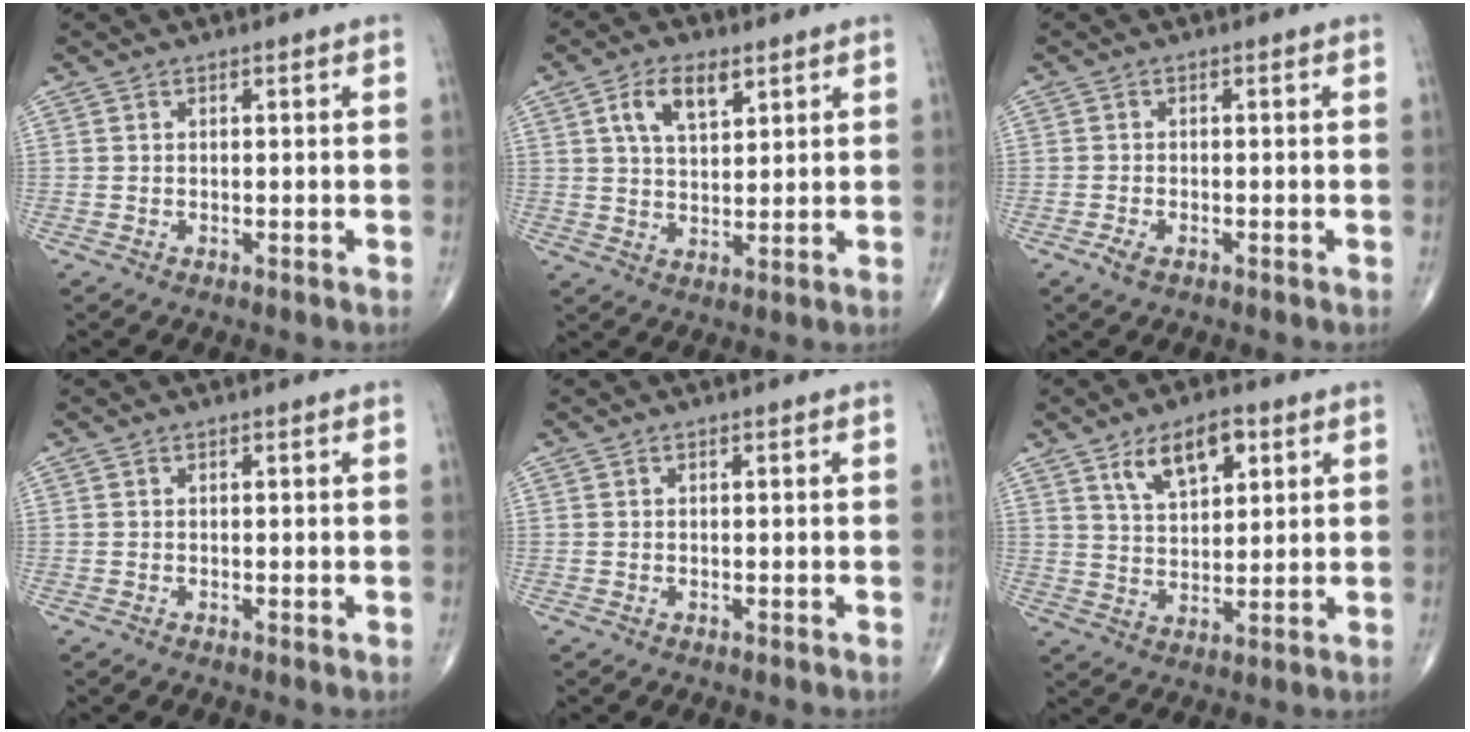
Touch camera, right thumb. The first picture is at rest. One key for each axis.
{"total": 7.5, "fx": 3.6, "fy": 3.8, "fz": 5.4, "tx": -0.086, "ty": -0.012, "tz": 0.066}
{"total": 1.8, "fx": -1.1, "fy": 0.9, "fz": 1.2, "tx": -0.032, "ty": -0.001, "tz": -0.021}
{"total": 0.0}
{"total": 0.0}
{"total": 9.4, "fx": 4.8, "fy": 4.8, "fz": 6.6, "tx": -0.093, "ty": -0.019, "tz": 0.086}